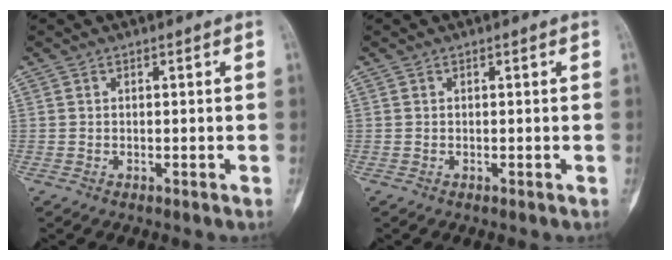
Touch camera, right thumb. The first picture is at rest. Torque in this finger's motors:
{"motor_torque": [0.00, 0.00, 0.02, -0.02, 0.00]}